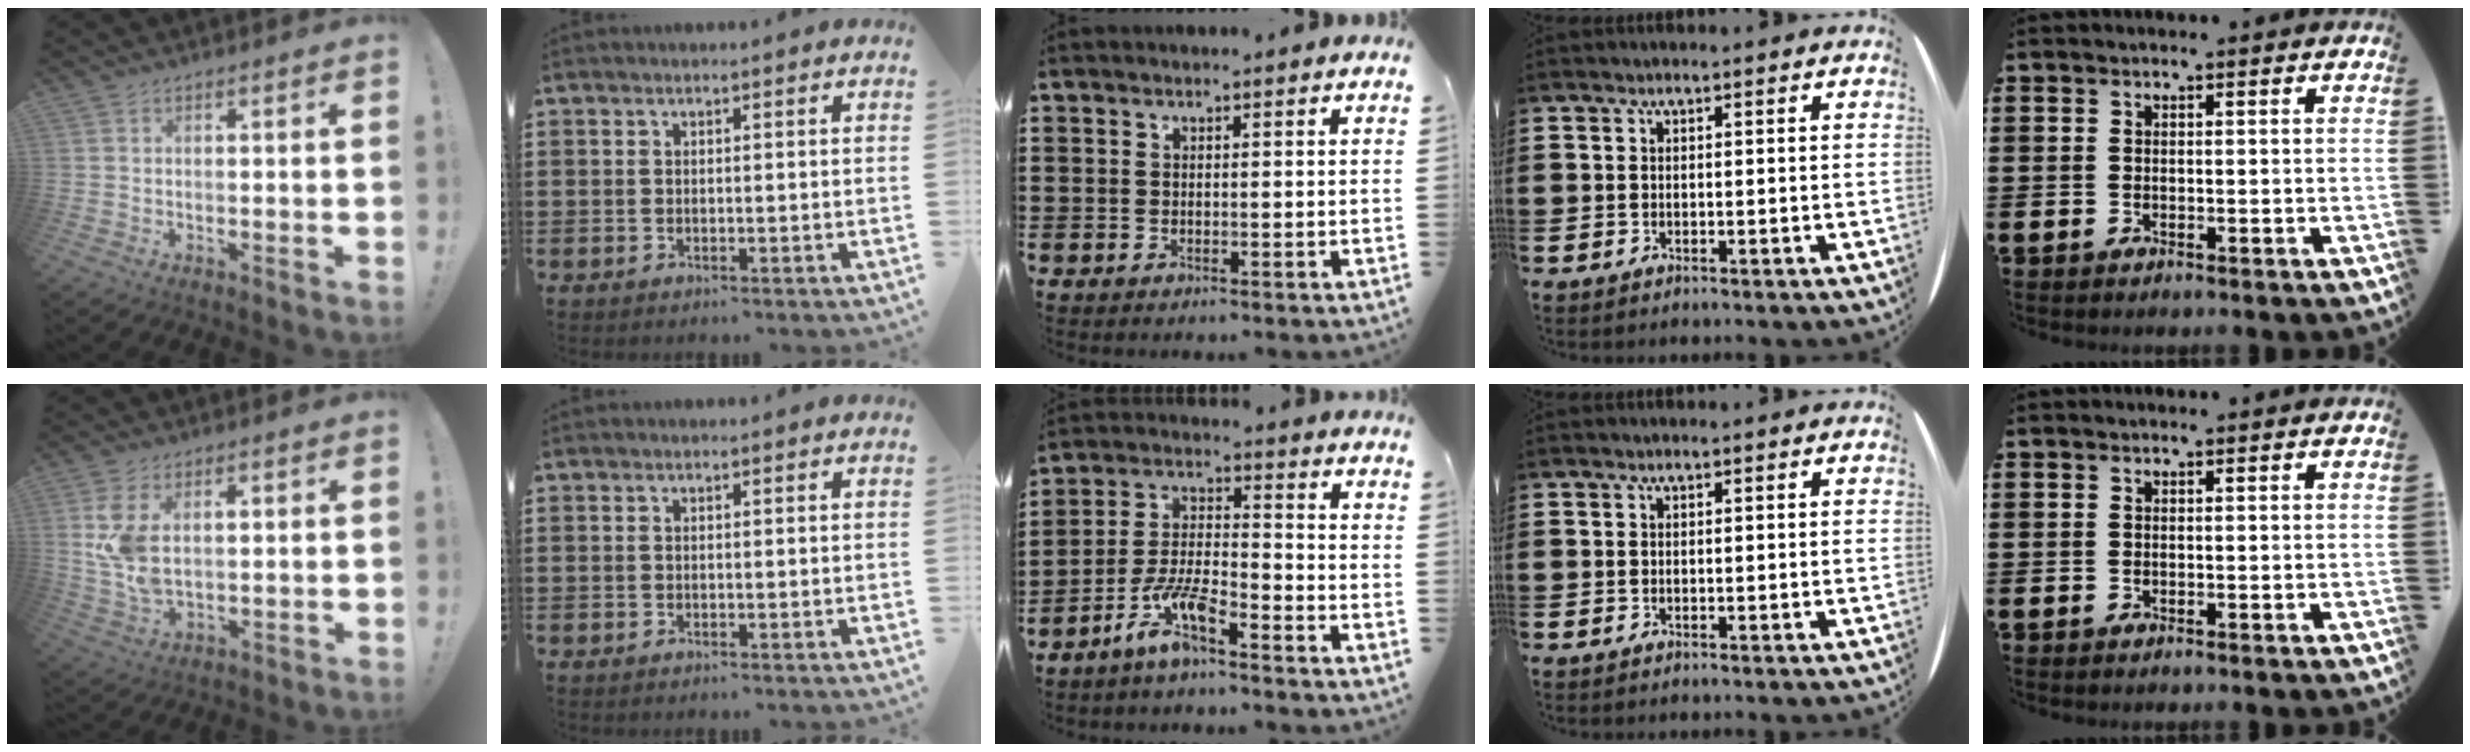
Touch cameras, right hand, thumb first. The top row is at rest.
{"thumb": {"total": 9.1, "force": [2.5, 5.4, 6.9], "torque": [-0.126, -0.019, 0.042]}, "middle": {"total": 7.5, "force": [-5.3, 1.5, 5.1], "torque": [-0.118, -0.006, -0.105]}}